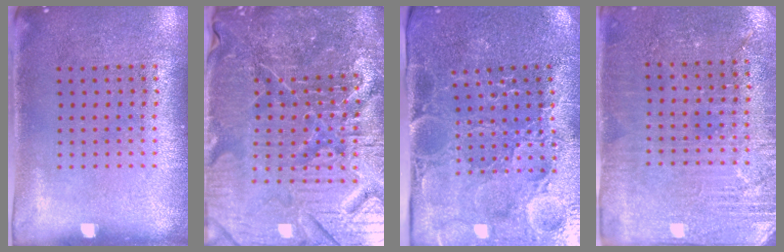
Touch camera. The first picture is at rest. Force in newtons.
{"total": 7.1, "press": 6.3, "slide": 3.3}
{"total": 3.8, "press": 3.8, "slide": 0.4}
{"total": 2.9, "press": 2.9, "slide": 0.4}